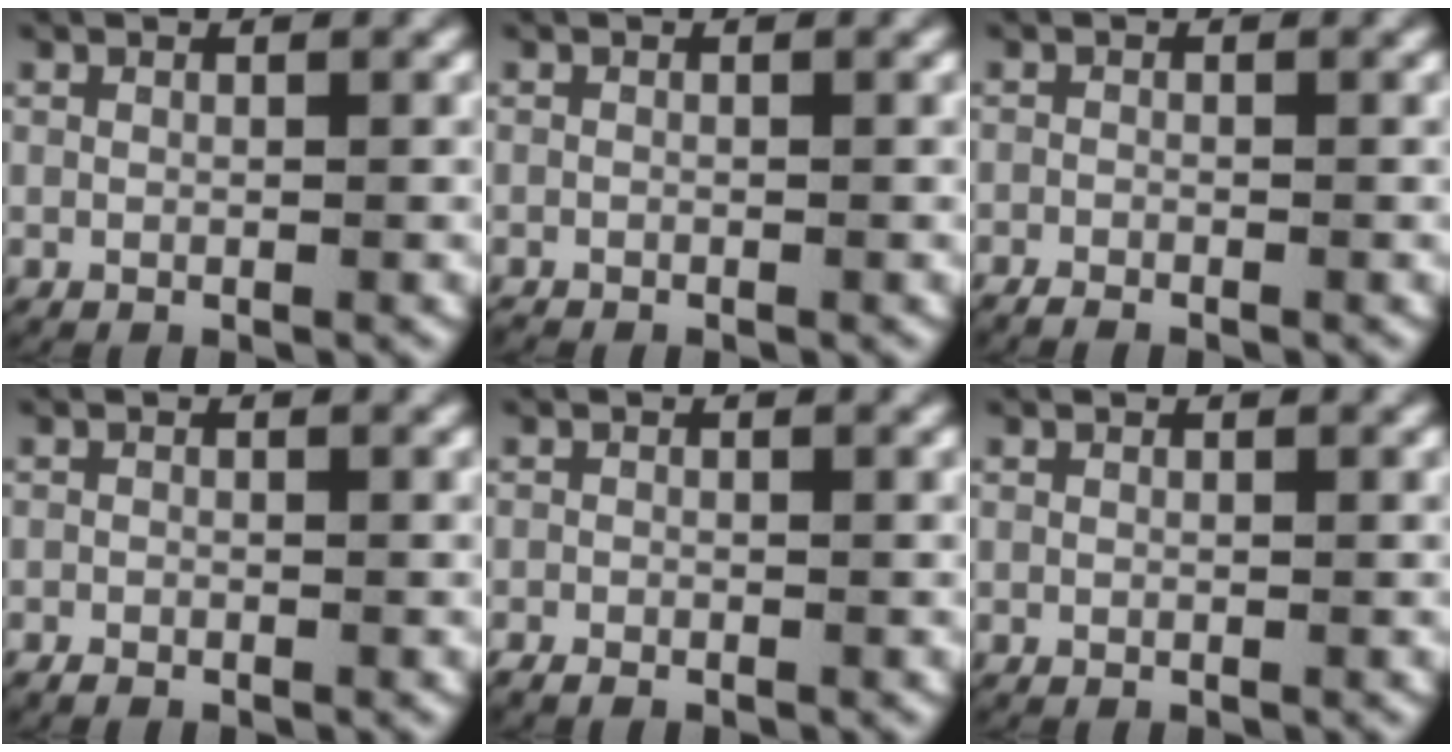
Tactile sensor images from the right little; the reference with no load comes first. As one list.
[{"total": 0.6, "force": [-0.6, 0.2, 0.0], "torque": [-0.006, -0.008, -0.006]}, {"total": 1.3, "force": [-1.2, 0.4, 0.1], "torque": [-0.007, -0.007, -0.021]}, {"total": 0.9, "force": [-0.8, 0.3, 0.0], "torque": [-0.006, -0.006, -0.014]}, {"total": 1.2, "force": [-1.1, 0.4, 0.2], "torque": [-0.010, -0.007, -0.017]}, {"total": 0.0}]